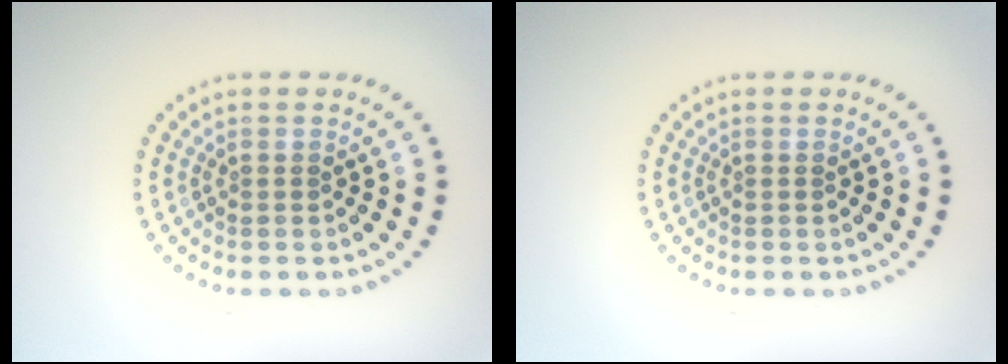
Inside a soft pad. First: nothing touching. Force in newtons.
{"total": 0.0}